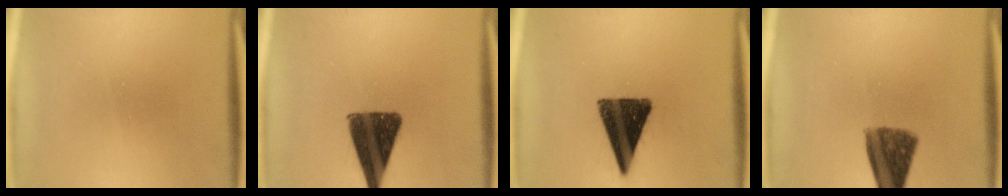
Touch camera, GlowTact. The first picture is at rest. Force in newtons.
{"total": 10.2}
{"total": 13.3}
{"total": 8.2}